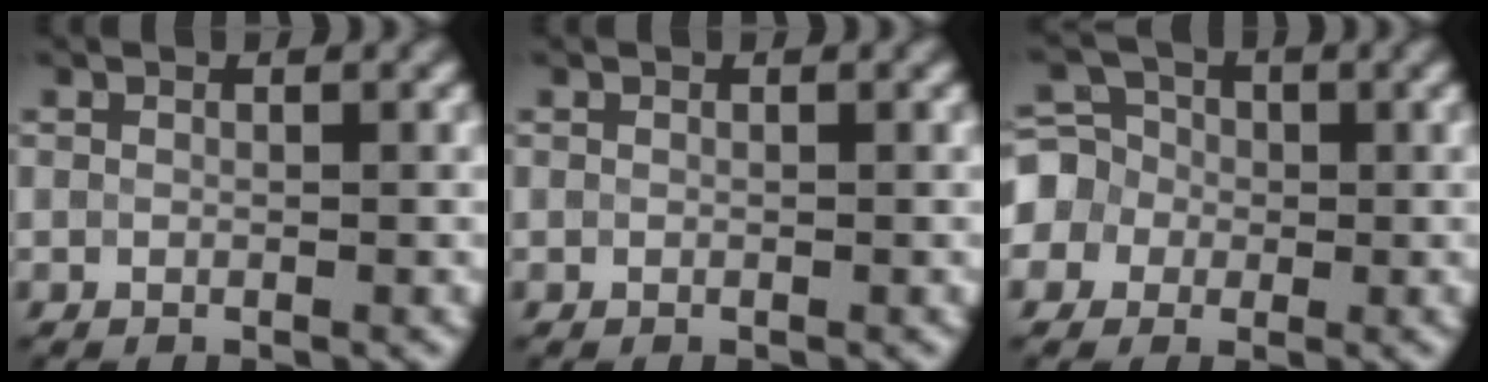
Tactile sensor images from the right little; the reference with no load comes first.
{"total": 0.0}
{"total": 5.8, "force": [-1.0, 5.5, 1.5], "torque": [-0.036, 0.019, -0.051]}